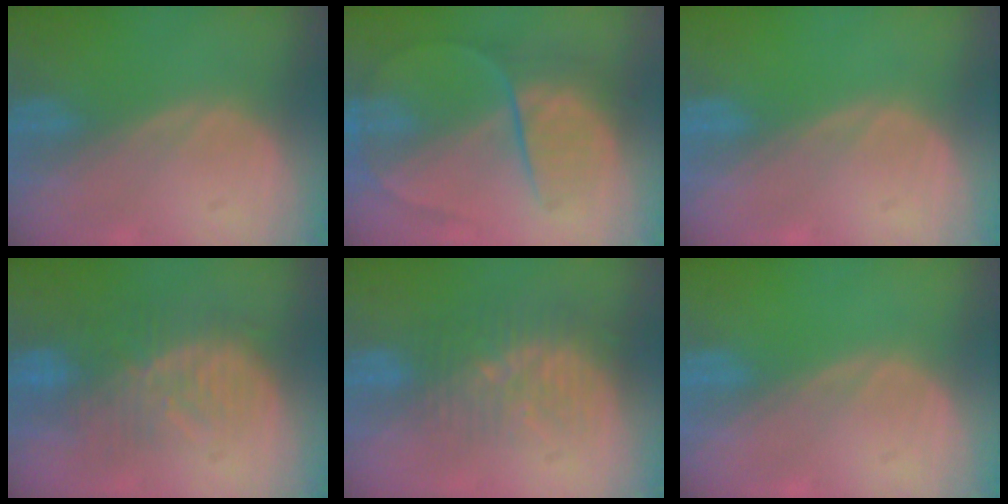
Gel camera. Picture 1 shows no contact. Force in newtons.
{"total": 7.9, "press": 7.2, "slide": 3.2}
{"total": 0.0}
{"total": 9.6, "press": 9.0, "slide": 3.3}
{"total": 9.0, "press": 7.6, "slide": 4.9}
{"total": 0.0}